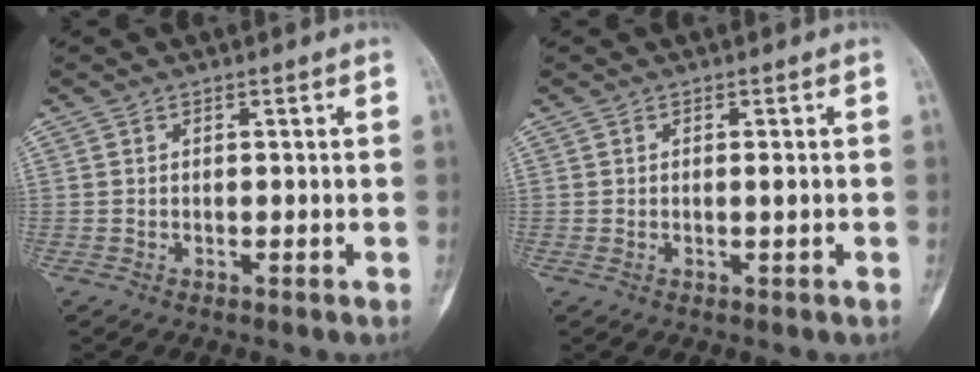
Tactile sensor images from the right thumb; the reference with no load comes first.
{"total": 0.9, "force": [0.0, 0.1, 0.9], "torque": [-0.015, -0.001, 0.001]}